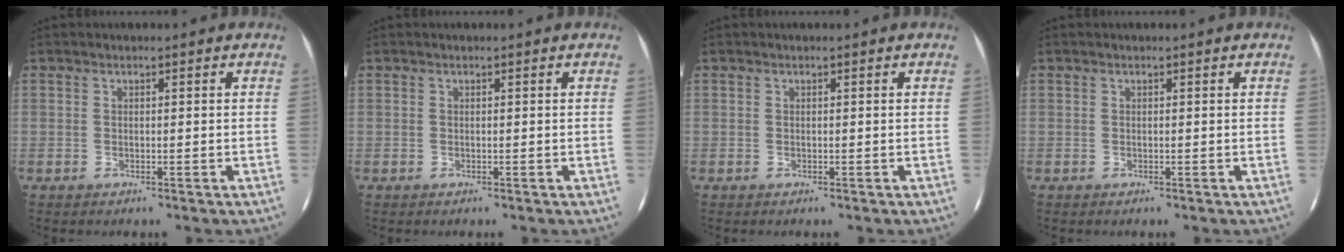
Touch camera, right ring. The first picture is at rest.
{"total": 0.0}
{"total": 0.0}
{"total": 0.0}